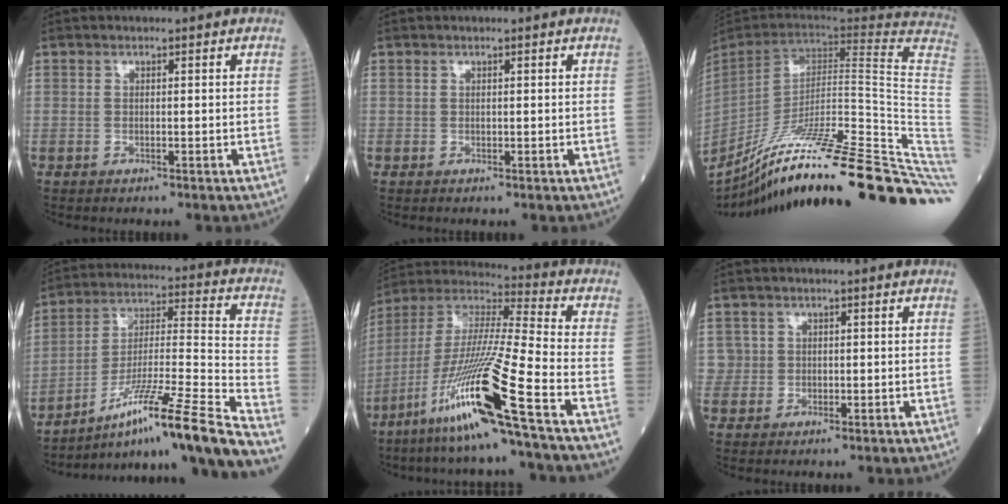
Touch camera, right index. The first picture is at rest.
{"total": 0.0}
{"total": 36.3, "force": [-25.5, -0.1, 25.8], "torque": [-0.229, -0.037, -0.370]}
{"total": 18.8, "force": [-14.9, -2.9, 11.1], "torque": [-0.167, -0.002, -0.249]}
{"total": 19.3, "force": [-9.8, -1.3, 16.6], "torque": [-0.360, -0.046, -0.195]}
{"total": 2.4, "force": [0.5, 2.3, -0.3], "torque": [0.025, 0.005, 0.005]}